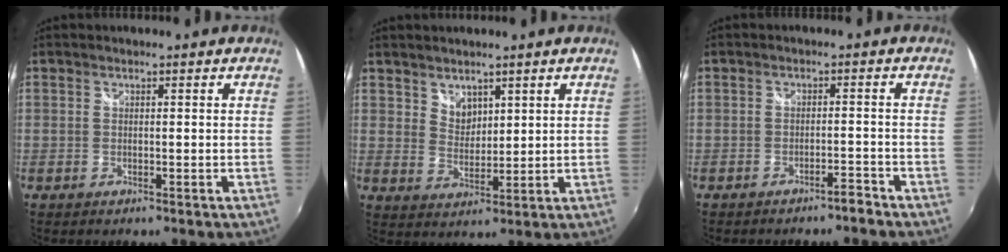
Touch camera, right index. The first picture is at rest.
{"total": 4.0, "force": [3.0, 2.5, 1.2], "torque": [-0.008, 0.002, 0.057]}
{"total": 2.5, "force": [-2.3, 0.3, 0.8], "torque": [-0.020, 0.000, -0.032]}